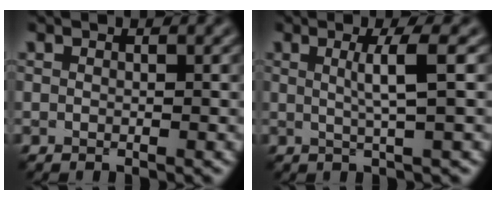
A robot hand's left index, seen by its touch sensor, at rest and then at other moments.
{"total": 3.4, "force": [0.6, 0.6, 3.2], "torque": [-0.050, 0.002, 0.008]}